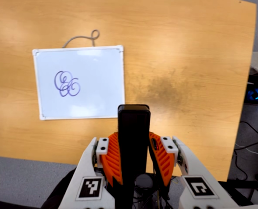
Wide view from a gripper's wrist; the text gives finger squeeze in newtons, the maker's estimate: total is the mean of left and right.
{"total": 3.7, "left": 2.2, "right": 5.1}